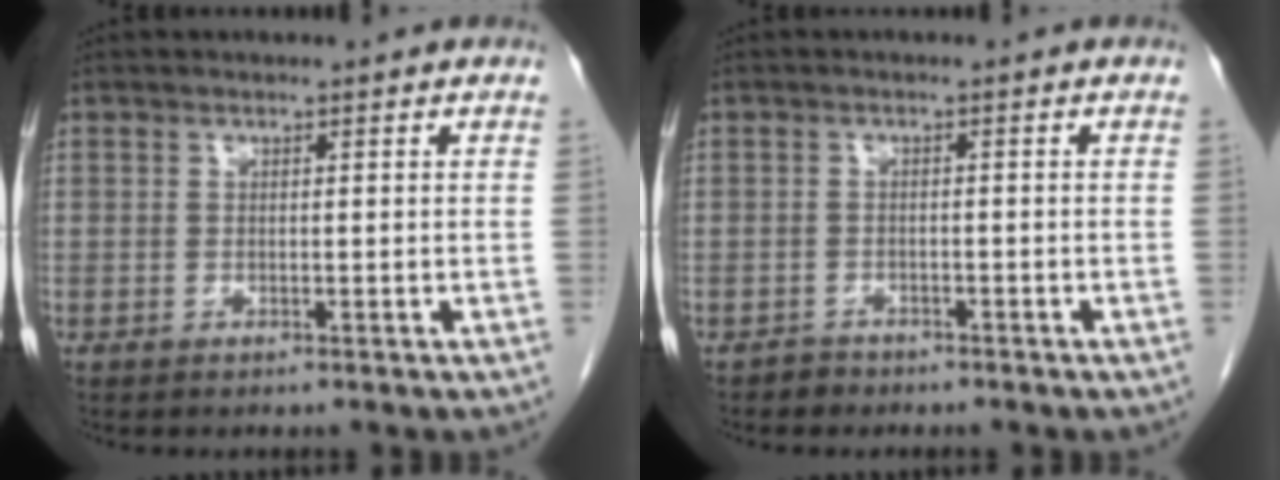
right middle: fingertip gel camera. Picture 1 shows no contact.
{"total": 1.4, "force": [-1.1, 0.8, -0.2], "torque": [-0.002, 0.004, -0.018]}